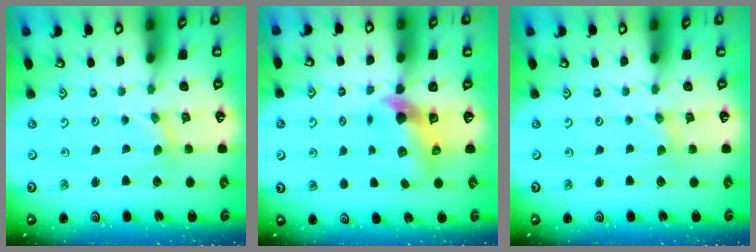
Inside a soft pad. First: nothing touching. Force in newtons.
{"total": 6.4, "press": 6.3, "slide": 1.1}
{"total": 0.0}